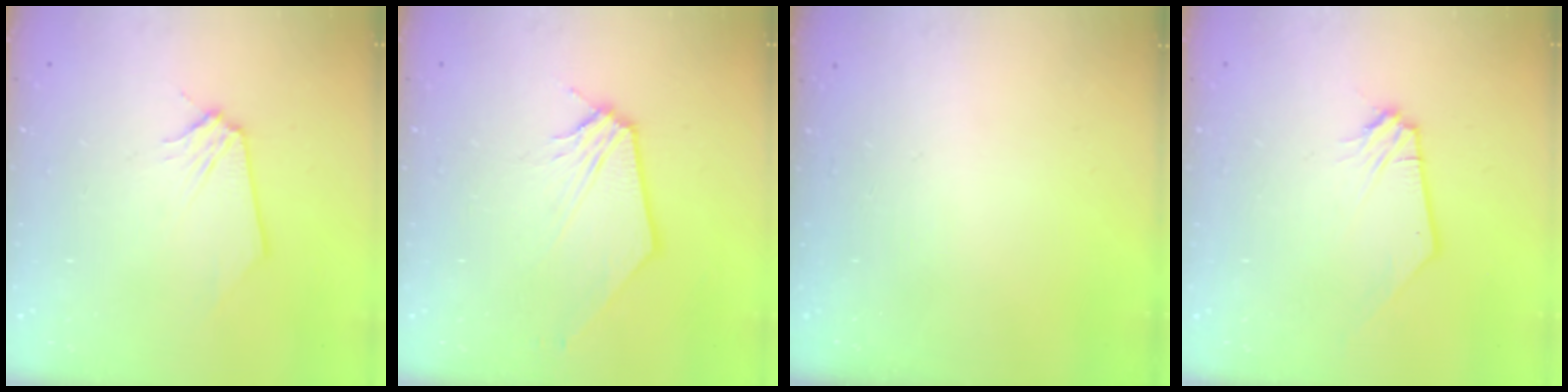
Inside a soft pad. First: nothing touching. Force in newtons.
{"total": 2.5, "press": 2.5, "slide": 0.3}
{"total": 0.0}
{"total": 1.4, "press": 1.3, "slide": 0.3}